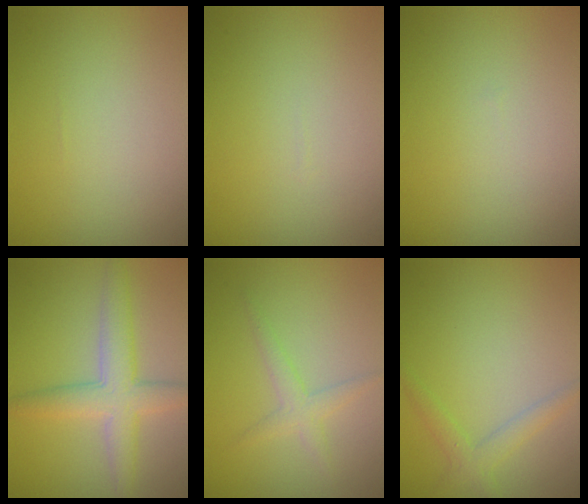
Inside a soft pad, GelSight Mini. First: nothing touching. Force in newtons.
{"total": 0.0}
{"total": 0.0}
{"total": 4.6, "press": 4.6, "slide": 0.2}
{"total": 1.8, "press": 1.8, "slide": 0.0}
{"total": 2.0, "press": 2.0, "slide": 0.1}